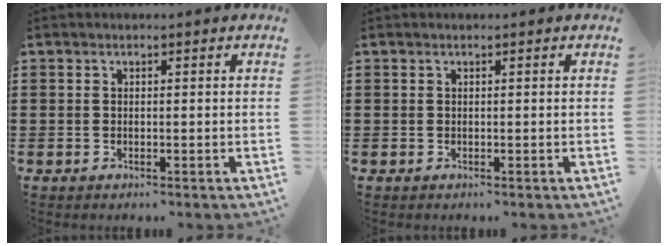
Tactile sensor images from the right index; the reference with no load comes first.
{"total": 0.0}